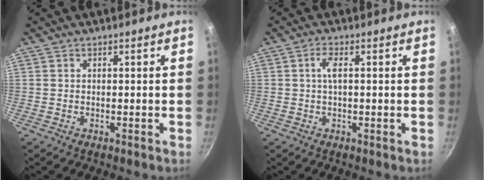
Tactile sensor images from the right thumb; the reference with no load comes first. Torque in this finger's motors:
{"motor_torque": [0.19, 0.09, 0.22, -0.12, 0.01]}